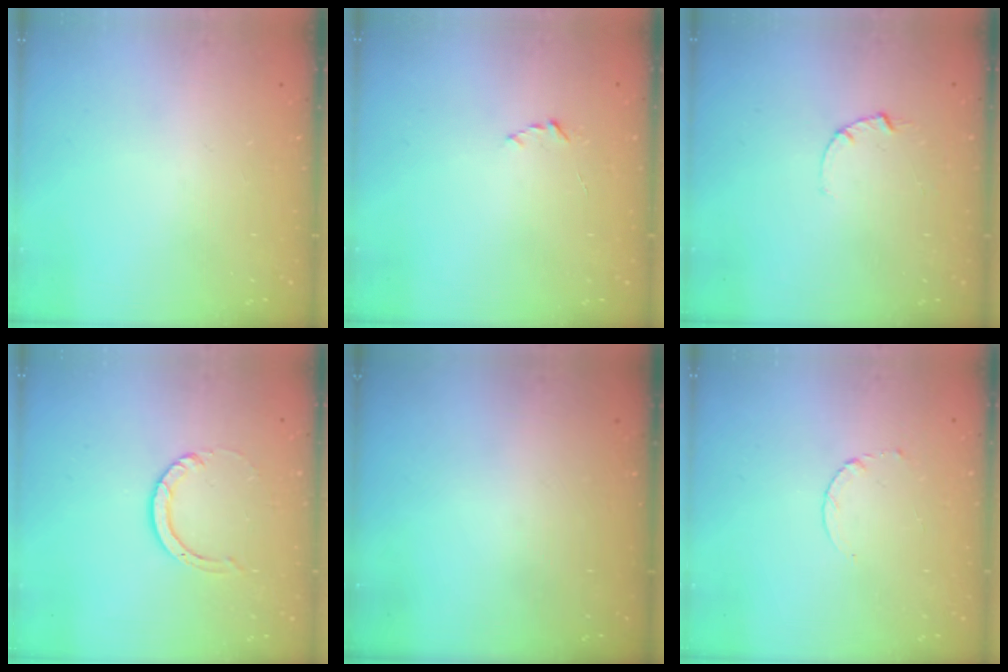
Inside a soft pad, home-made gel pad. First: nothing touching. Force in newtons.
{"total": 1.9, "press": 1.9, "slide": 0.2}
{"total": 2.5, "press": 2.5, "slide": 0.3}
{"total": 3.2, "press": 3.2, "slide": 0.3}
{"total": 0.0}
{"total": 2.6, "press": 2.6, "slide": 0.3}